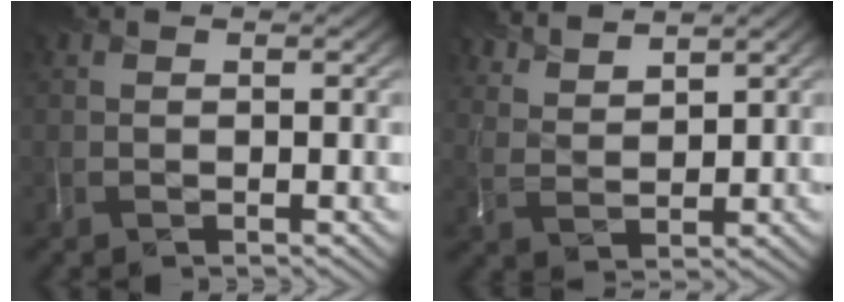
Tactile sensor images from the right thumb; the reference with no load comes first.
{"total": 4.9, "force": [4.6, 1.2, 0.9], "torque": [-0.020, -0.002, 0.104]}